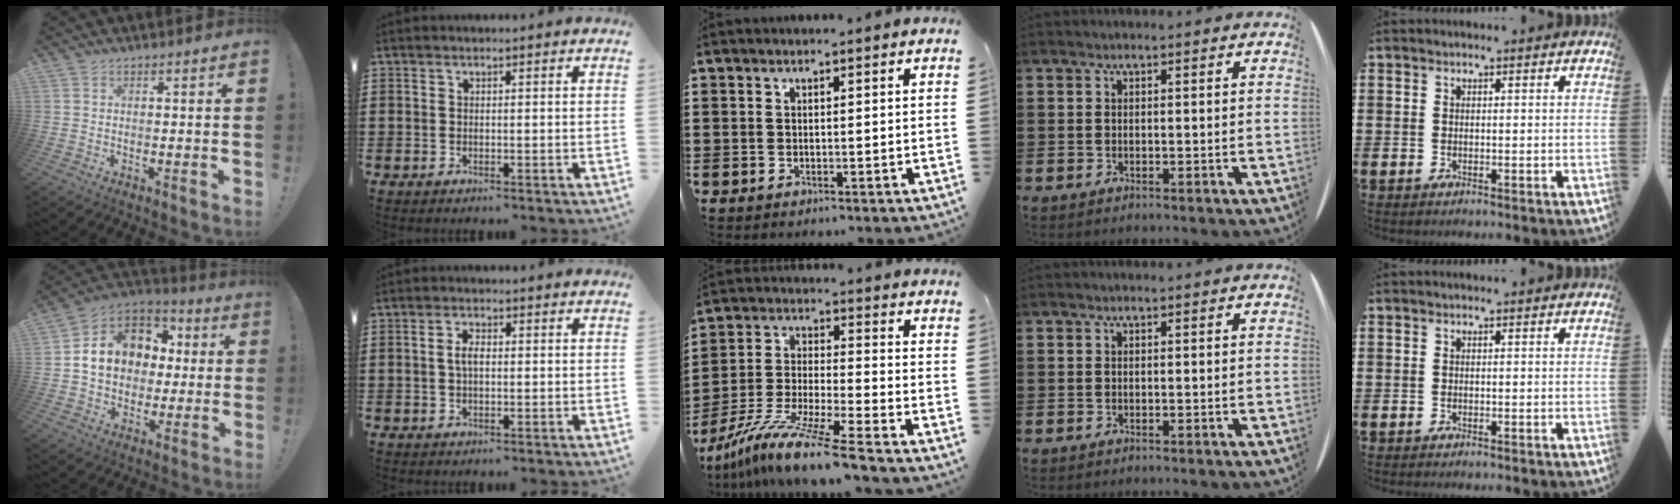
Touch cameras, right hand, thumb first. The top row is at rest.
{"thumb": {"total": 14.0, "force": [2.0, 11.6, 7.6], "torque": [-0.107, 0.000, 0.046]}, "index": {"total": 2.7, "force": [0.1, 1.2, 2.4], "torque": [-0.048, 0.004, 0.000]}, "middle": {"total": 10.9, "force": [-9.3, -1.0, 5.6], "torque": [-0.110, -0.002, -0.188]}}